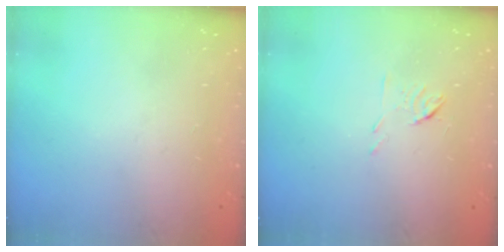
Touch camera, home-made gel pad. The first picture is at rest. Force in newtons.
{"total": 5.3, "press": 5.2, "slide": 1.0}